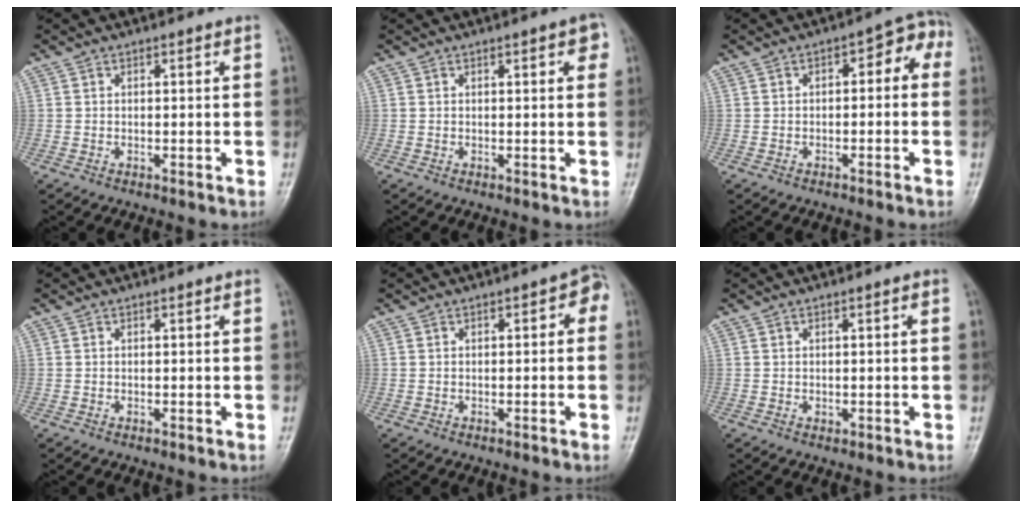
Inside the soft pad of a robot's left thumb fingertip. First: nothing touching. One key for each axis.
{"total": 2.6, "fx": 1.1, "fy": 0.9, "fz": 2.2, "tx": -0.021, "ty": 0.001, "tz": 0.009}
{"total": 5.5, "fx": -0.3, "fy": 3.0, "fz": 4.6, "tx": -0.036, "ty": 0.036, "tz": -0.013}
{"total": 0.0}
{"total": 2.8, "fx": -0.2, "fy": 1.6, "fz": 2.3, "tx": -0.013, "ty": 0.017, "tz": -0.012}
{"total": 1.1, "fx": -0.1, "fy": 0.6, "fz": 0.9, "tx": -0.014, "ty": 0.005, "tz": 0.000}